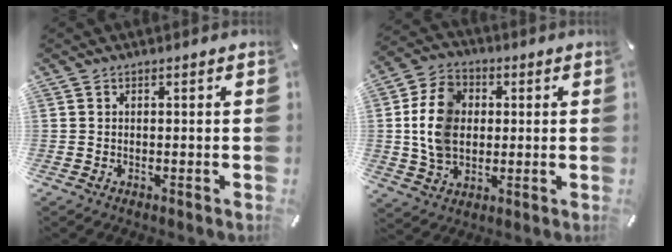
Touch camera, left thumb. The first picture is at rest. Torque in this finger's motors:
{"motor_torque": [1.90, 1.86, 0.84, 0.36, 0.19]}